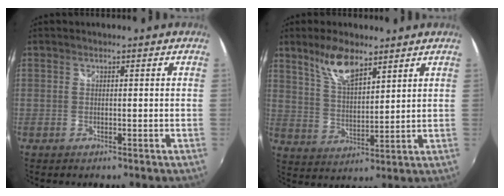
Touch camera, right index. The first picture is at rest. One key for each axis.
{"total": 8.5, "fx": 5.9, "fy": 2.9, "fz": 5.3, "tx": -0.099, "ty": 0.006, "tz": 0.118}